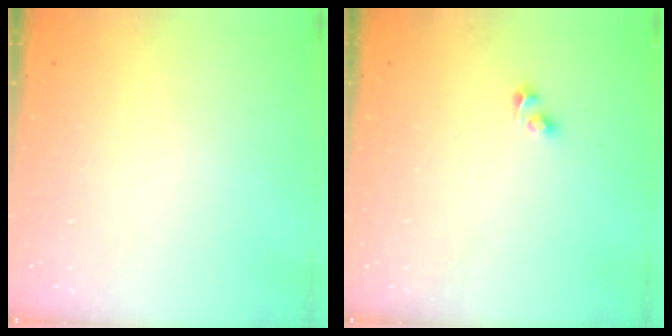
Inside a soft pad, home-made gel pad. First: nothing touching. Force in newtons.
{"total": 2.7, "press": 2.4, "slide": 1.1}